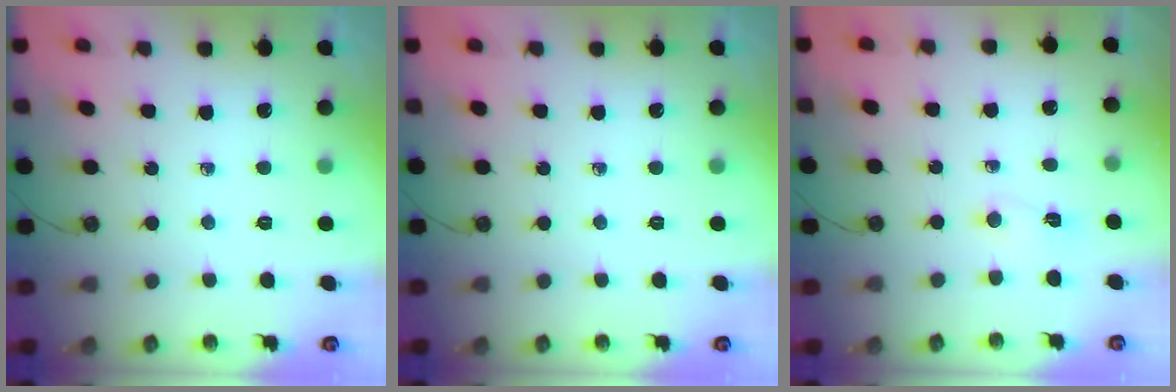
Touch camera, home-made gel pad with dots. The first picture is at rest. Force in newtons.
{"total": 0.0}
{"total": 2.8, "press": 2.7, "slide": 0.7}